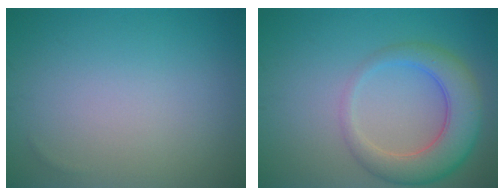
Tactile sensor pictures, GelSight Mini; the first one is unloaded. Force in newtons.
{"total": 5.8, "press": 5.8, "slide": 0.5}